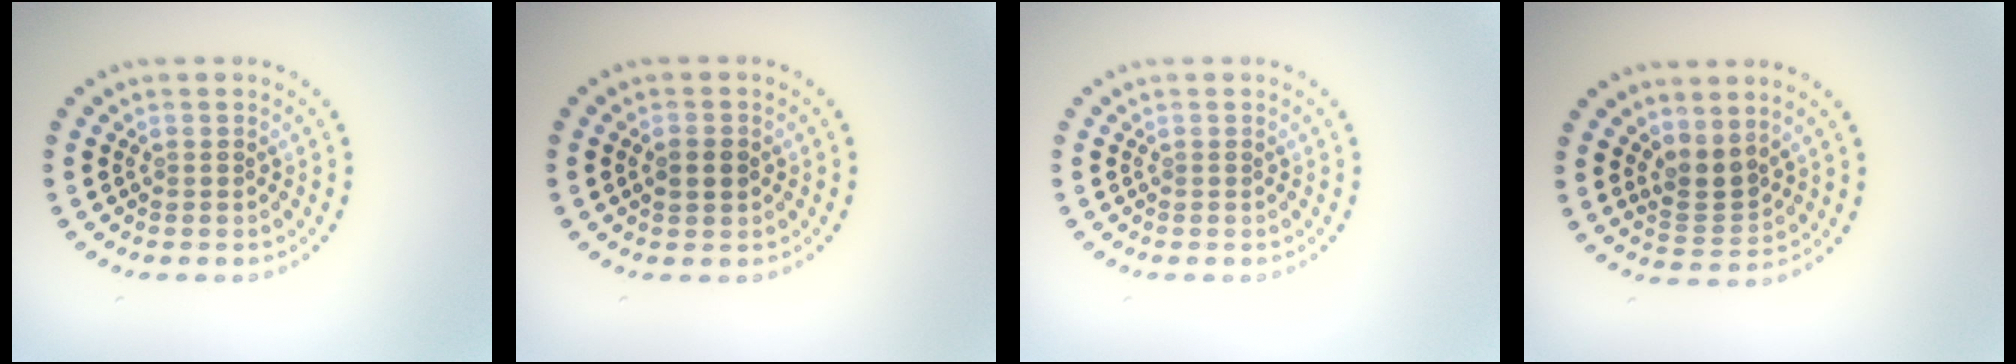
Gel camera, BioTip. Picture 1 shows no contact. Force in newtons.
{"total": 2.1, "press": 2.1, "slide": 0.2}
{"total": 0.0}
{"total": 2.6, "press": 2.2, "slide": 1.5}